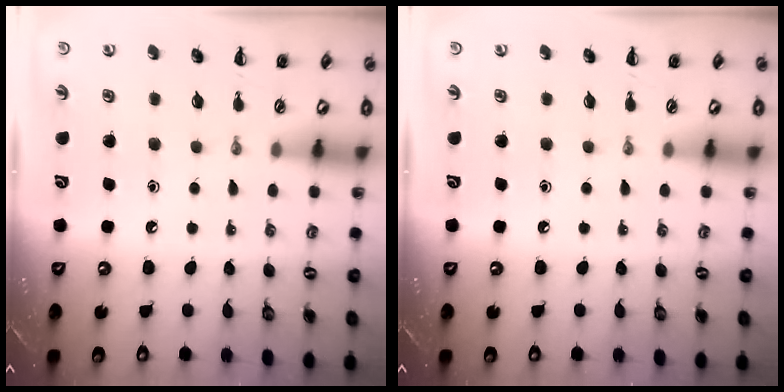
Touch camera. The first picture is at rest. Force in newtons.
{"total": 0.0}